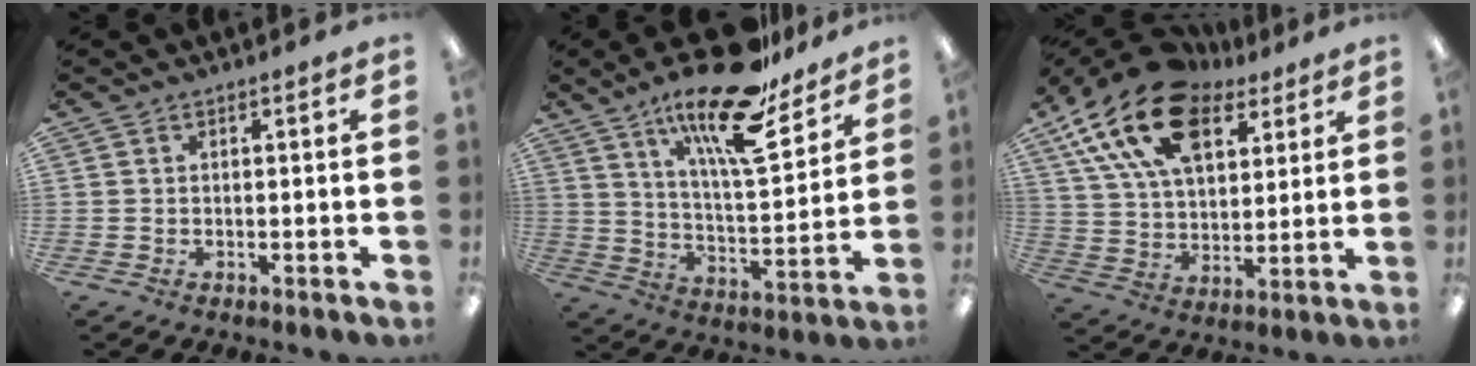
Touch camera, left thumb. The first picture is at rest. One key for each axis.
{"total": 21.5, "fx": 15.6, "fy": 6.0, "fz": 13.5, "tx": -0.224, "ty": -0.101, "tz": 0.258}
{"total": 20.9, "fx": 11.8, "fy": 12.1, "fz": 12.3, "tx": -0.232, "ty": -0.046, "tz": 0.210}